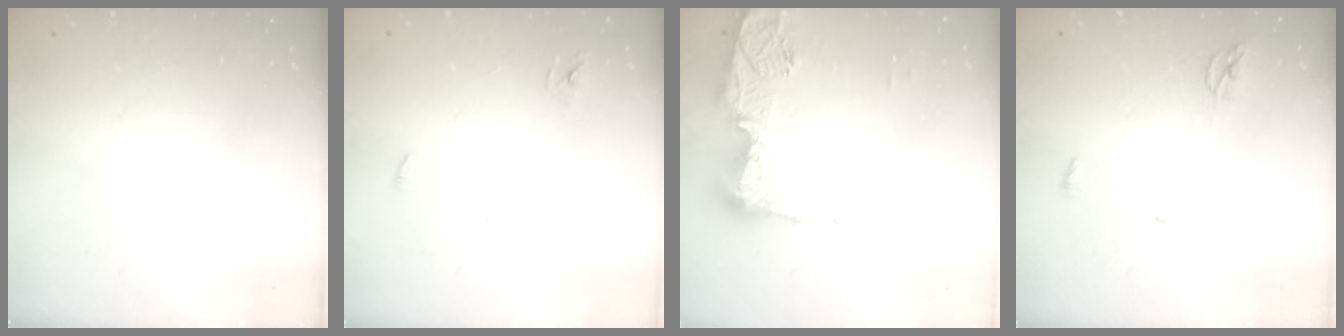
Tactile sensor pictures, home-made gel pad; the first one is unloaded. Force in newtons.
{"total": 2.9, "press": 2.9, "slide": 0.2}
{"total": 14.0, "press": 13.9, "slide": 1.5}
{"total": 3.5, "press": 3.5, "slide": 0.3}